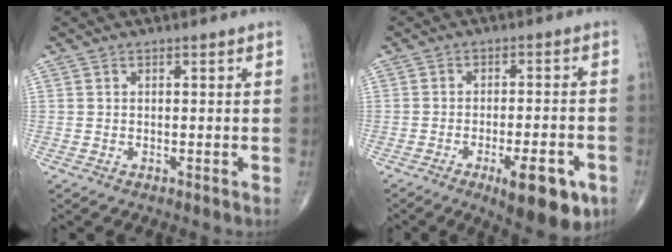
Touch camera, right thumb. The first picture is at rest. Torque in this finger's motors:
{"motor_torque": [1.64, 0.96, 0.14, -0.26, 0.24]}